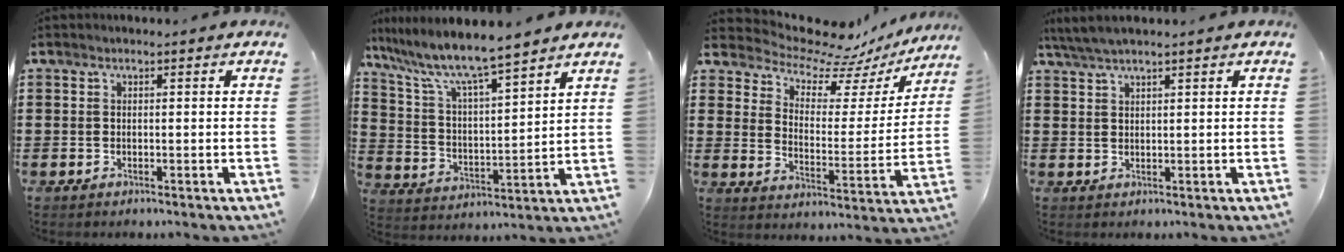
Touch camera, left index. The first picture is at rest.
{"total": 7.7, "force": [6.8, 0.3, 3.7], "torque": [-0.102, -0.041, 0.111]}
{"total": 8.2, "force": [7.5, 2.6, 2.2], "torque": [-0.062, -0.065, 0.124]}
{"total": 3.0, "force": [2.5, 0.1, 1.7], "torque": [-0.038, 0.001, 0.048]}